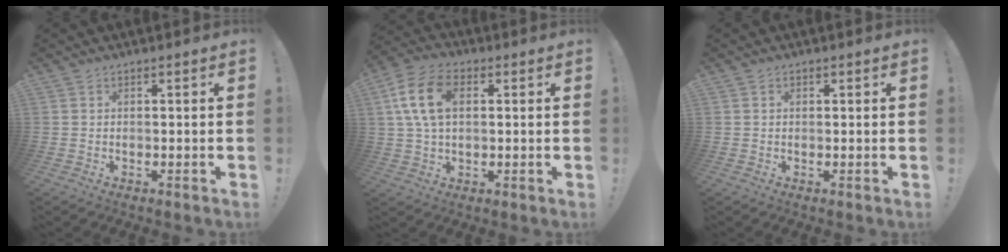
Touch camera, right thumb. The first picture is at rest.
{"total": 13.7, "force": [3.3, 8.8, 9.9], "torque": [-0.194, 0.006, 0.063]}
{"total": 0.6, "force": [0.3, 0.5, 0.1], "torque": [0.005, -0.001, 0.004]}